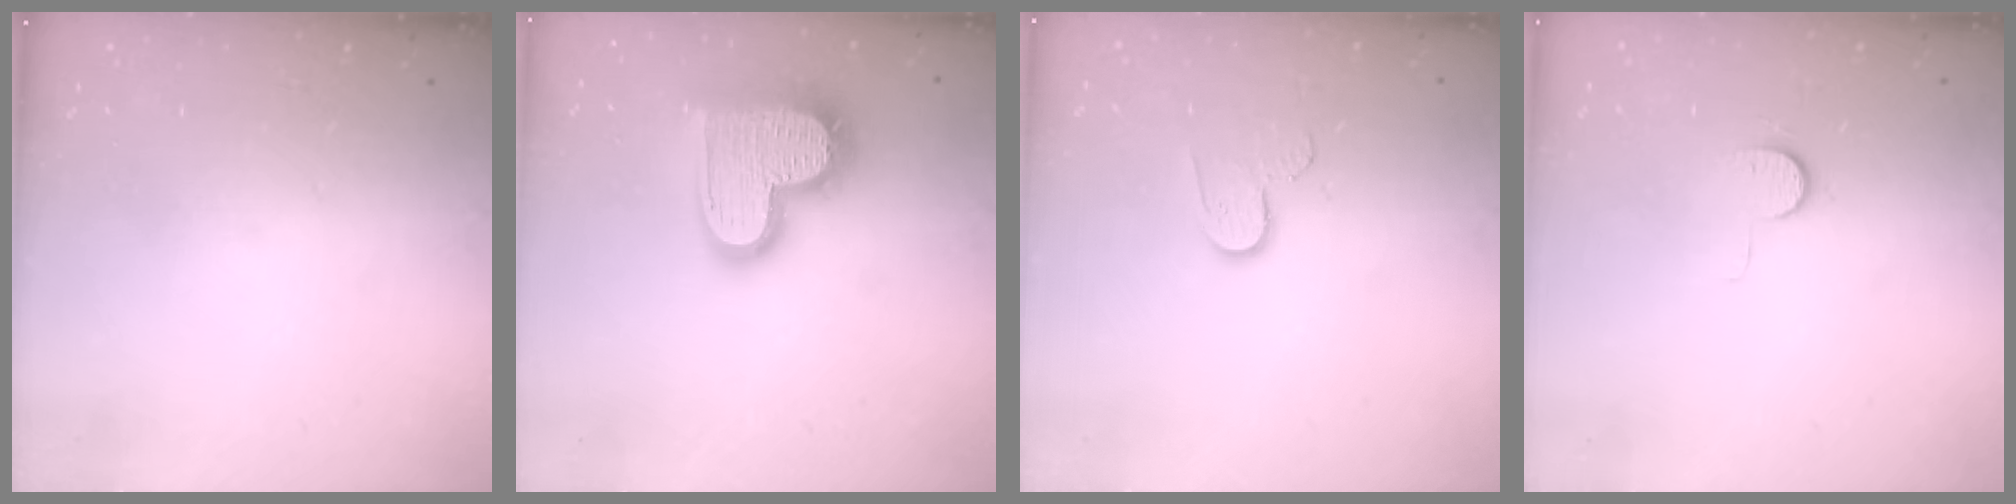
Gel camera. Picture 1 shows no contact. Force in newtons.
{"total": 20.7, "press": 20.7, "slide": 1.5}
{"total": 6.3, "press": 6.3, "slide": 0.5}
{"total": 6.2, "press": 6.2, "slide": 0.6}